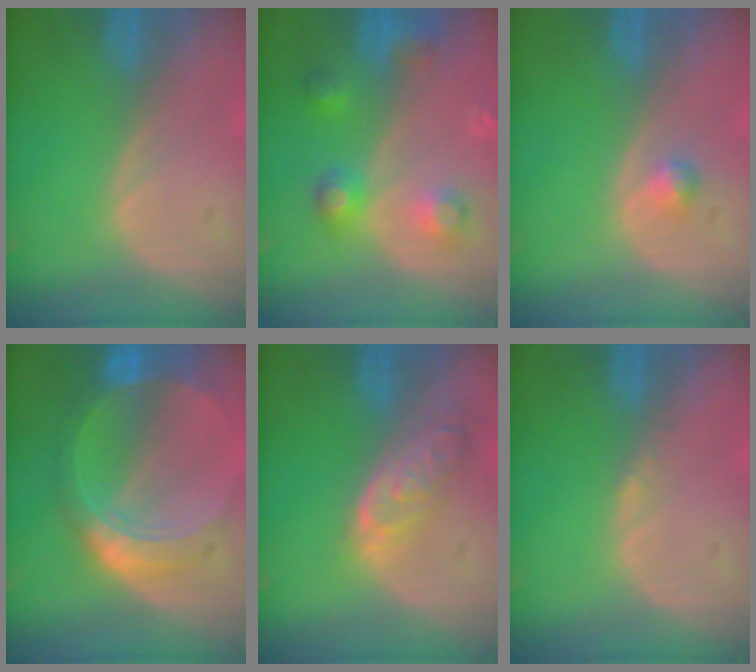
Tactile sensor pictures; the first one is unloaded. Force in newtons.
{"total": 5.7, "press": 5.7, "slide": 0.2}
{"total": 1.5, "press": 1.5, "slide": 0.3}
{"total": 8.7, "press": 8.7, "slide": 0.6}
{"total": 6.4, "press": 5.8, "slide": 2.7}
{"total": 0.8, "press": 0.6, "slide": 0.4}